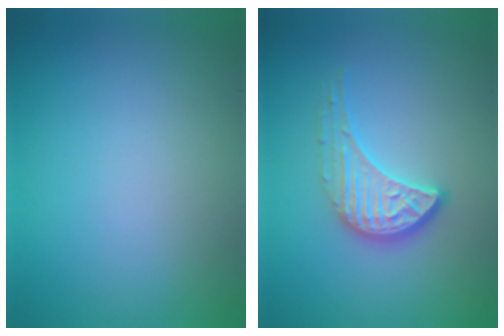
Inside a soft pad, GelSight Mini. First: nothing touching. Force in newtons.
{"total": 3.3, "press": 2.9, "slide": 1.4}